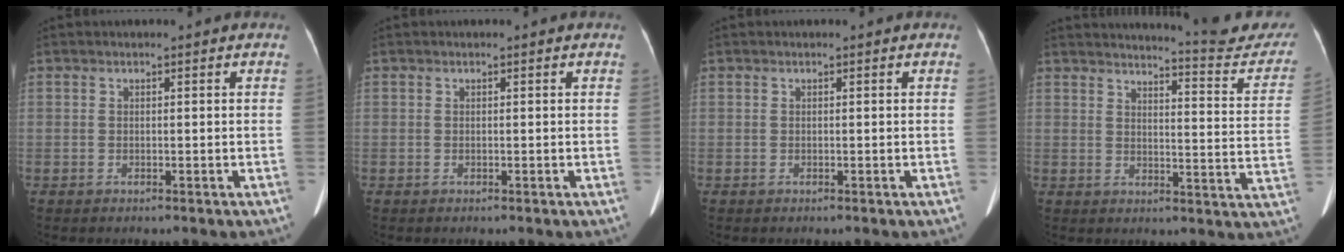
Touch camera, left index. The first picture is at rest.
{"total": 0.0}
{"total": 0.0}
{"total": 16.0, "force": [15.5, 0.9, 3.8], "torque": [-0.038, -0.085, 0.164]}